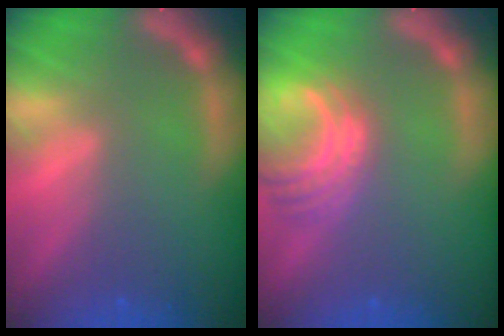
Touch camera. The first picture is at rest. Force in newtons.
{"total": 5.5}